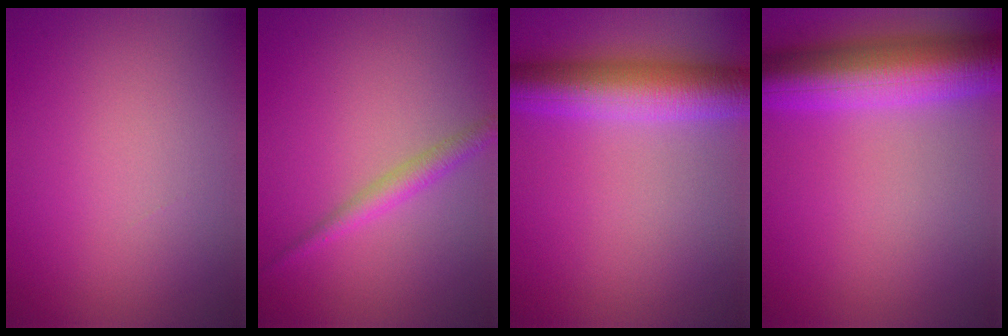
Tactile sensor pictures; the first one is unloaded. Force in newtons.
{"total": 1.9, "press": 1.9, "slide": 0.0}
{"total": 7.1, "press": 7.1, "slide": 0.1}
{"total": 9.4, "press": 9.4, "slide": 0.2}